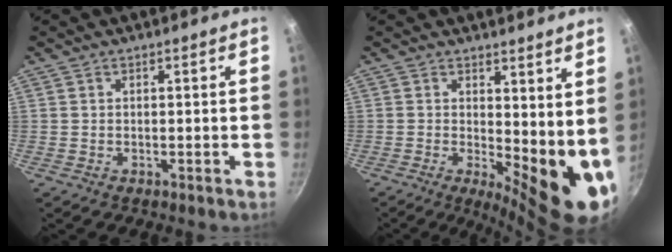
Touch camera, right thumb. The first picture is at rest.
{"total": 11.9, "force": [1.9, 4.6, 10.9], "torque": [-0.118, -0.031, 0.035]}